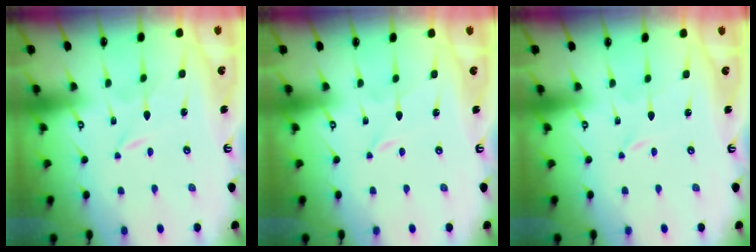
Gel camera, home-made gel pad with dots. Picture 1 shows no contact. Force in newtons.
{"total": 0.0}
{"total": 0.0}